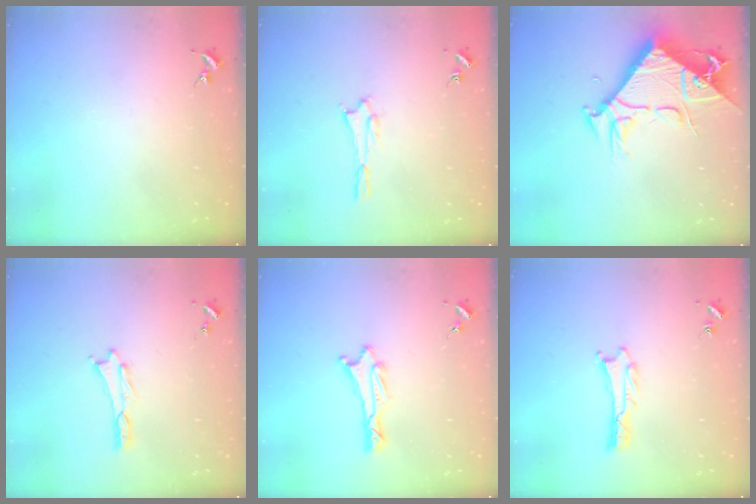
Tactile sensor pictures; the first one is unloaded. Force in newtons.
{"total": 1.6, "press": 1.6, "slide": 0.1}
{"total": 9.0, "press": 9.0, "slide": 0.9}
{"total": 0.0}
{"total": 1.5, "press": 1.5, "slide": 0.2}
{"total": 0.8, "press": 0.7, "slide": 0.1}